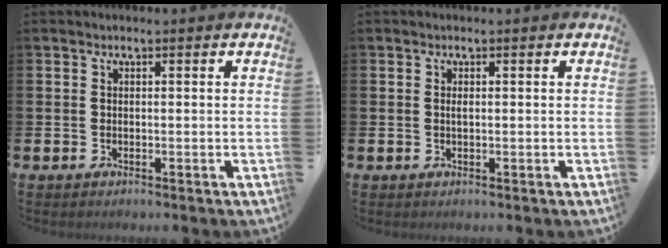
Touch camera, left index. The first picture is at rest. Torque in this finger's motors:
{"motor_torque": [0.10, 0.07, -0.01, 0.00]}